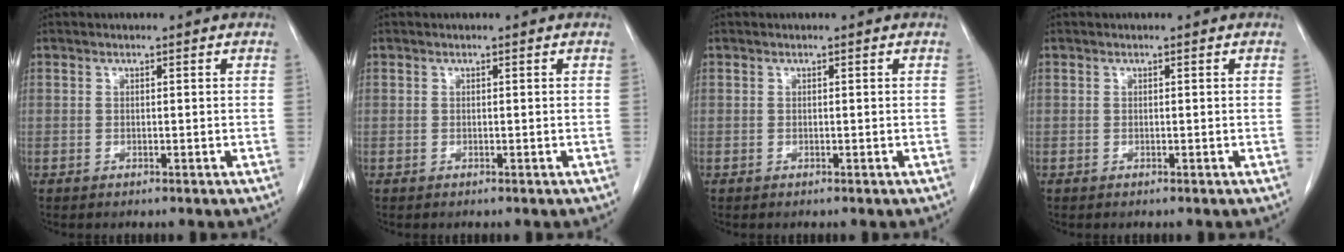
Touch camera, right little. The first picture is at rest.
{"total": 0.0}
{"total": 0.0}
{"total": 0.0}